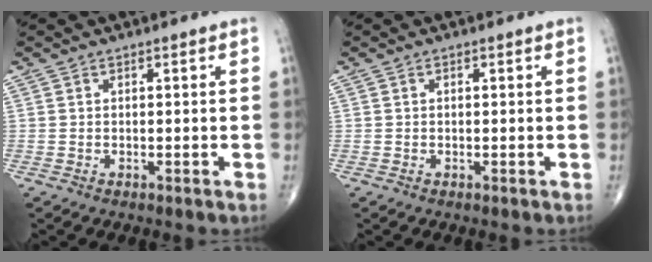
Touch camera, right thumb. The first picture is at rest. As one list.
[{"total": 0.0}]